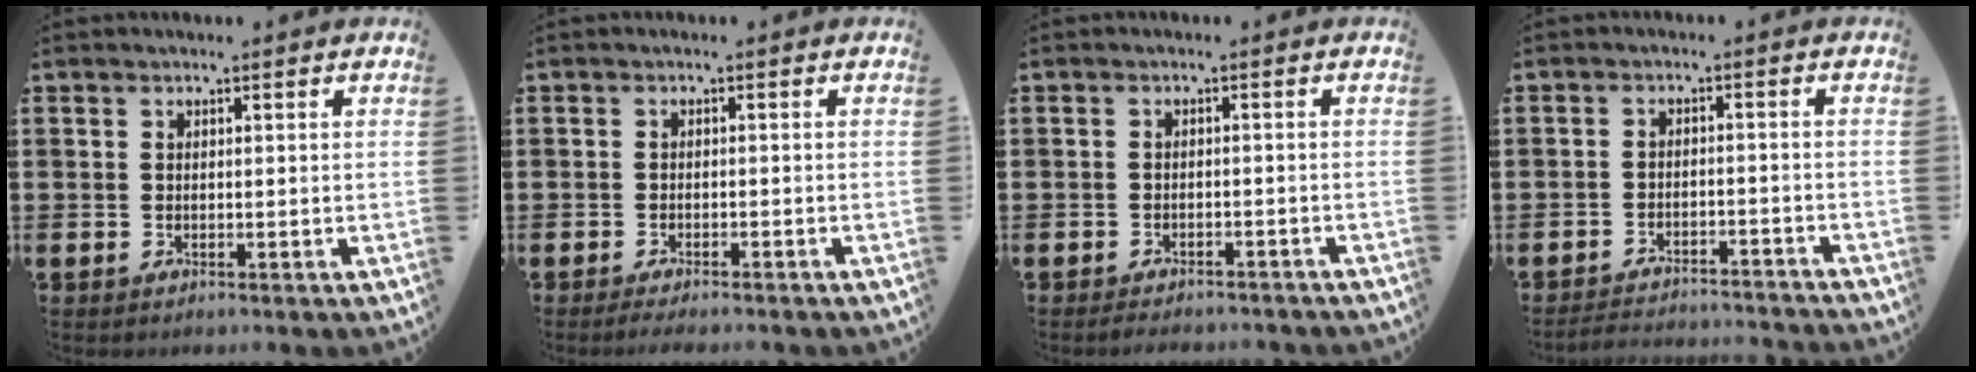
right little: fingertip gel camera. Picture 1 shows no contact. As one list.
[{"total": 1.1, "force": [-1.0, 0.0, 0.4], "torque": [-0.008, -0.002, -0.019]}, {"total": 1.5, "force": [-1.5, 0.0, 0.0], "torque": [-0.006, 0.002, -0.031]}, {"total": 2.7, "force": [-2.7, -0.1, 0.0], "torque": [-0.004, 0.003, -0.059]}]